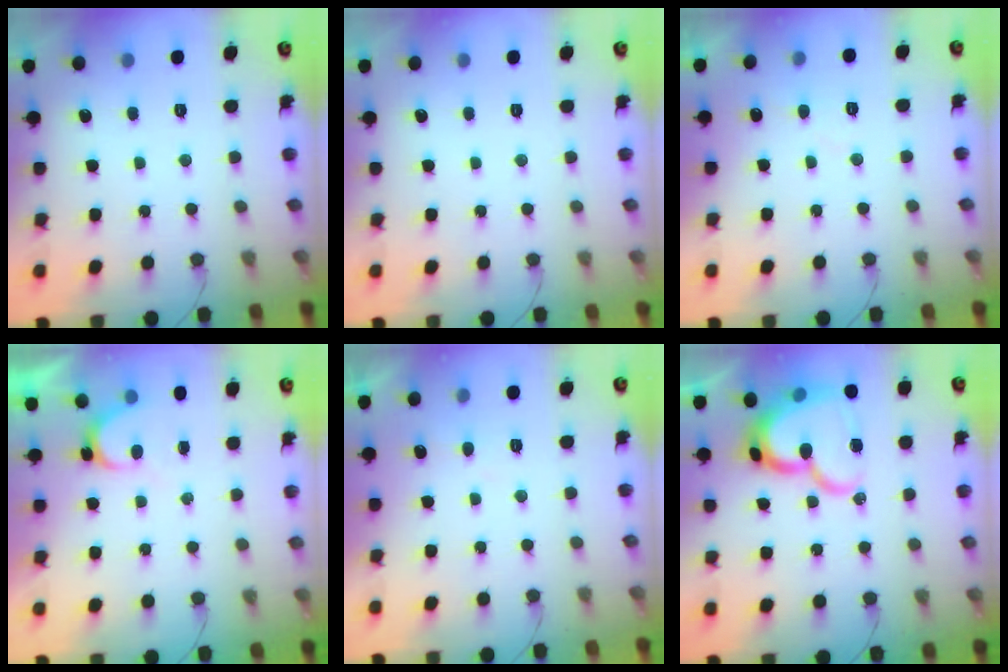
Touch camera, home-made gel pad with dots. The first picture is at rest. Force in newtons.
{"total": 0.0}
{"total": 4.6, "press": 4.6, "slide": 0.3}
{"total": 4.0, "press": 4.0, "slide": 0.4}
{"total": 4.7, "press": 4.6, "slide": 0.5}
{"total": 17.9, "press": 17.8, "slide": 1.3}